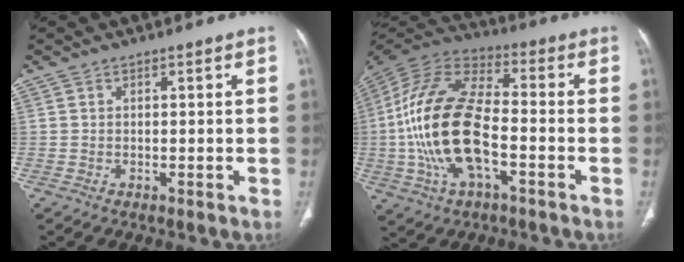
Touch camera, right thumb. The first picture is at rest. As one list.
[{"total": 21.4, "force": [-3.8, 10.4, 18.4], "torque": [-0.385, 0.028, -0.070]}]